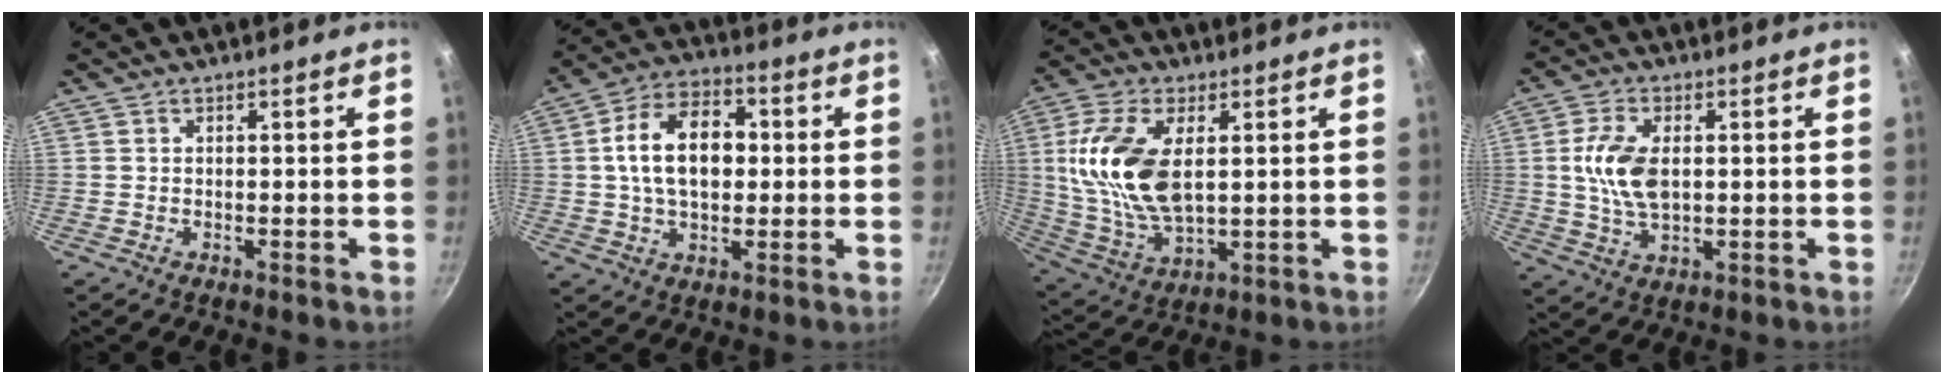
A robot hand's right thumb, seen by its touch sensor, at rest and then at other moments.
{"total": 14.5, "force": [1.3, 9.3, 11.0], "torque": [-0.157, 0.023, 0.011]}
{"total": 16.5, "force": [3.0, 8.7, 13.8], "torque": [-0.267, -0.009, 0.064]}
{"total": 9.4, "force": [1.1, 5.3, 7.7], "torque": [-0.145, -0.001, 0.020]}